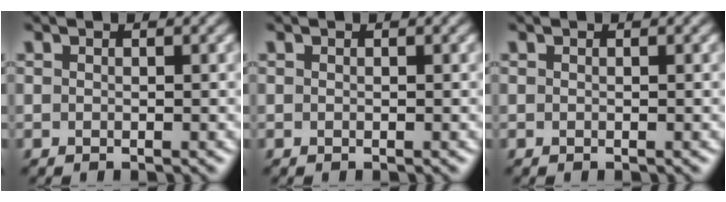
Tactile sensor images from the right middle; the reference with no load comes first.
{"total": 0.0}
{"total": 0.0}